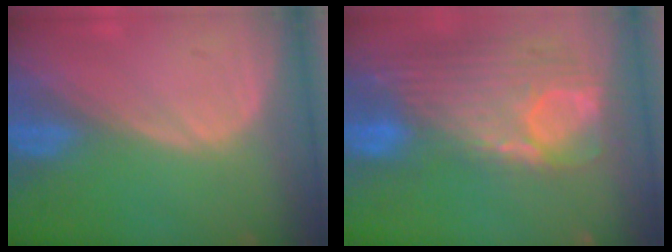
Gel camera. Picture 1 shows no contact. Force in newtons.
{"total": 12.6, "press": 10.7, "slide": 6.6}